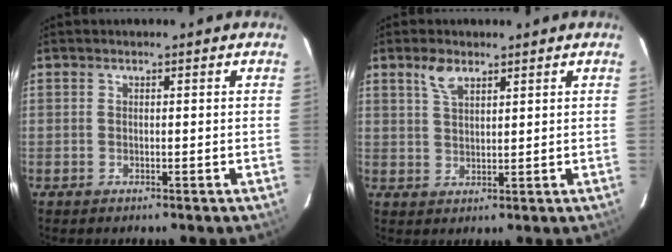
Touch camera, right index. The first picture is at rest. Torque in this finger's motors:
{"motor_torque": [0.41, 0.34, 0.05, 0.04]}